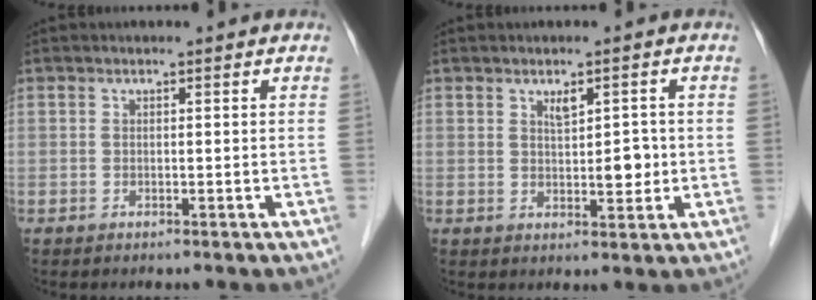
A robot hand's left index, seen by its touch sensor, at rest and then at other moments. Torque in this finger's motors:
{"motor_torque": [0.36, -0.33, 0.21, 0.05]}